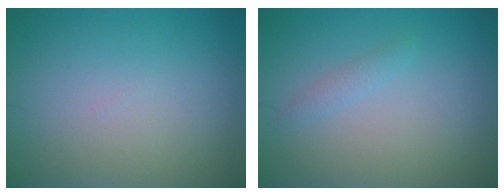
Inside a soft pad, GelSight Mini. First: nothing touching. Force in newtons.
{"total": 1.0, "press": 1.0, "slide": 0.0}